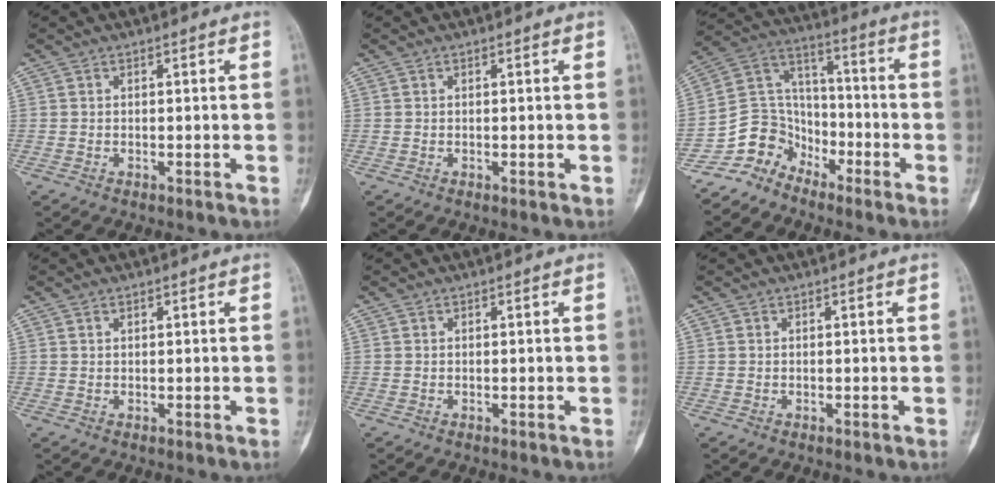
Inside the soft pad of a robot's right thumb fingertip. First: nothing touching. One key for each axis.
{"total": 0.0}
{"total": 10.2, "fx": -7.5, "fy": 6.8, "fz": 0.9, "tx": 0.013, "ty": 0.094, "tz": -0.155}
{"total": 0.7, "fx": 0.5, "fy": 0.4, "fz": 0.3, "tx": -0.004, "ty": -0.002, "tz": 0.008}
{"total": 0.0}
{"total": 0.0}